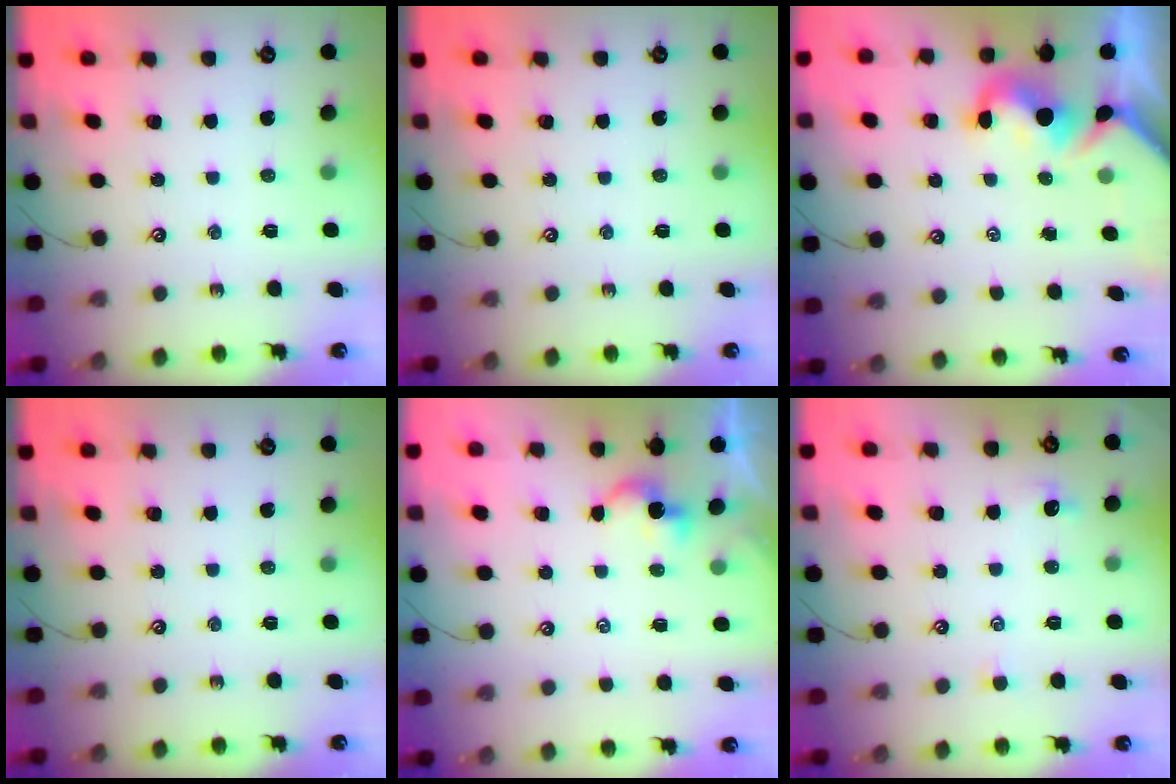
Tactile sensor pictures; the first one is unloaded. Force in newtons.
{"total": 0.0}
{"total": 2.3, "press": 2.2, "slide": 0.8}
{"total": 0.0}
{"total": 3.9, "press": 3.9, "slide": 0.0}
{"total": 0.6, "press": 0.3, "slide": 0.5}